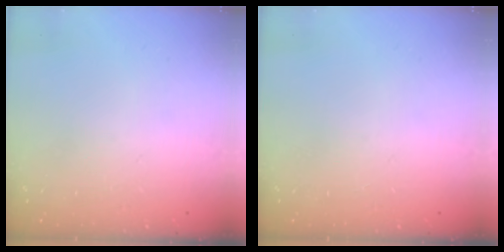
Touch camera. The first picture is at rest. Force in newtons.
{"total": 0.0}